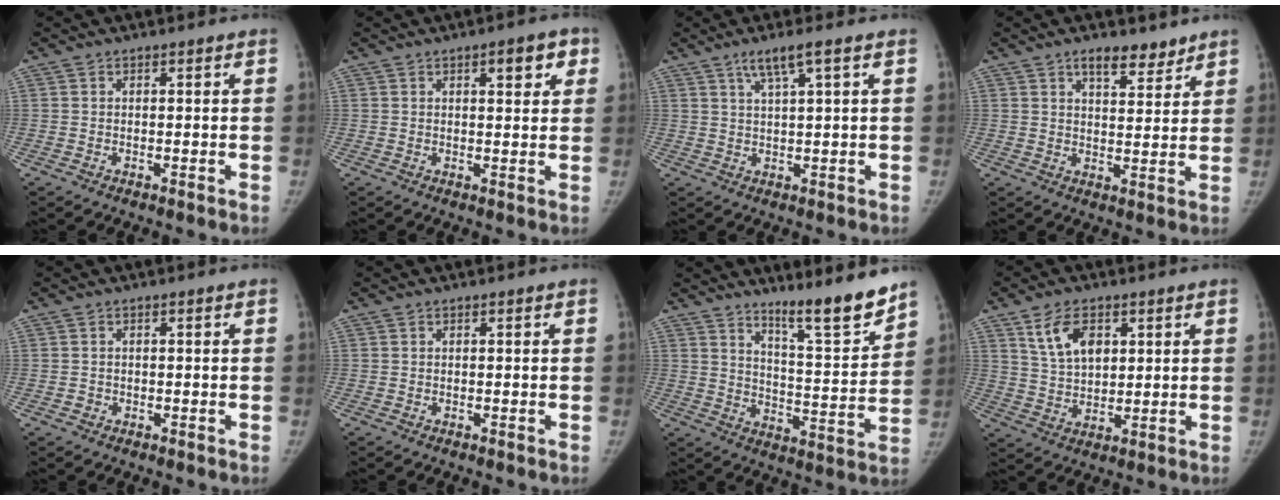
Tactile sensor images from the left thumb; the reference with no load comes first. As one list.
[{"total": 5.3, "force": [2.4, 2.1, 4.2], "torque": [-0.033, -0.005, 0.027]}, {"total": 4.5, "force": [2.5, -0.1, 3.7], "torque": [-0.076, -0.007, 0.053]}, {"total": 6.3, "force": [4.6, 2.7, 3.2], "torque": [-0.023, -0.029, 0.072]}, {"total": 0.9, "force": [-0.3, 0.8, 0.1], "torque": [0.006, 0.005, -0.006]}, {"total": 0.0}, {"total": 12.4, "force": [10.2, 1.1, 7.1], "torque": [-0.087, -0.086, 0.165]}, {"total": 8.7, "force": [3.9, 5.3, 5.7], "torque": [-0.083, -0.017, 0.081]}]